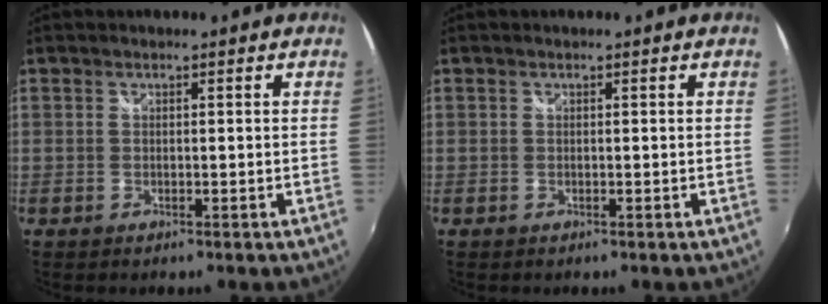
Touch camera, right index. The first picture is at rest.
{"total": 0.0}